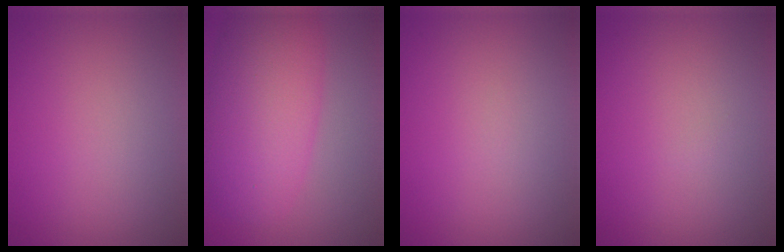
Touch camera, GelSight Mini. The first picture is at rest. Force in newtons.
{"total": 8.4, "press": 8.4, "slide": 0.1}
{"total": 0.0}
{"total": 0.0}